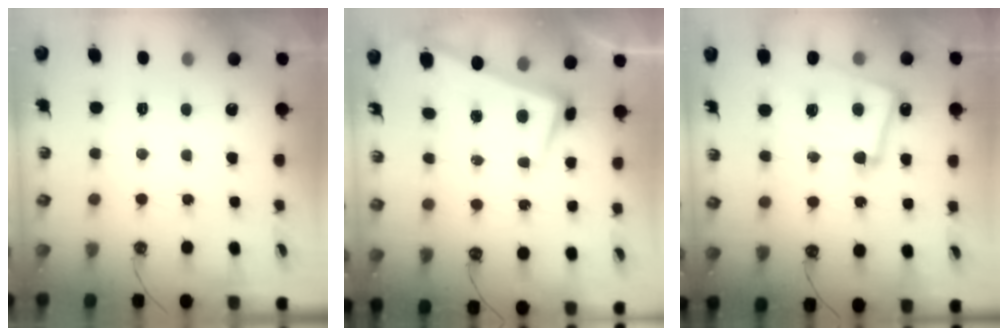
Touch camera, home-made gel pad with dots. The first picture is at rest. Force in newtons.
{"total": 2.1, "press": 1.3, "slide": 1.6}
{"total": 12.2, "press": 12.1, "slide": 1.7}